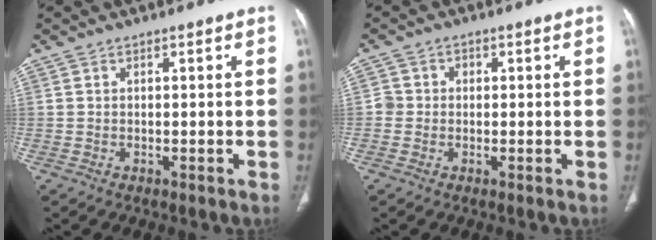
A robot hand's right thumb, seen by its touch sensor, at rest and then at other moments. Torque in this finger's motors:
{"motor_torque": [0.22, 0.13, 0.36, 0.17, -0.03]}